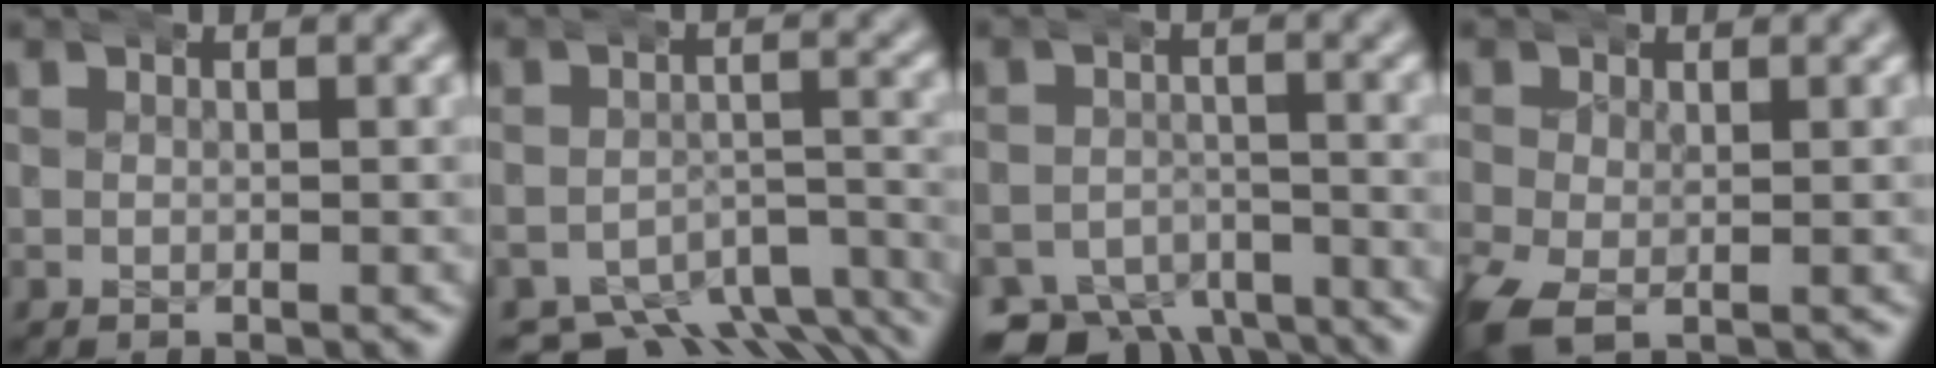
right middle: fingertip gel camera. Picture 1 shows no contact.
{"total": 8.6, "force": [-6.6, 4.0, 3.6], "torque": [-0.038, -0.029, -0.097]}
{"total": 7.8, "force": [-6.2, 4.1, 2.3], "torque": [-0.021, -0.030, -0.099]}
{"total": 3.8, "force": [-2.0, 2.5, 2.1], "torque": [-0.061, -0.017, -0.025]}